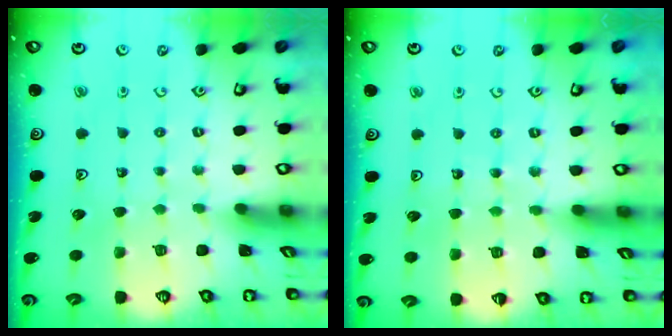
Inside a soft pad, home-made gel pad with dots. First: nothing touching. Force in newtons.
{"total": 6.8, "press": 6.8, "slide": 0.7}